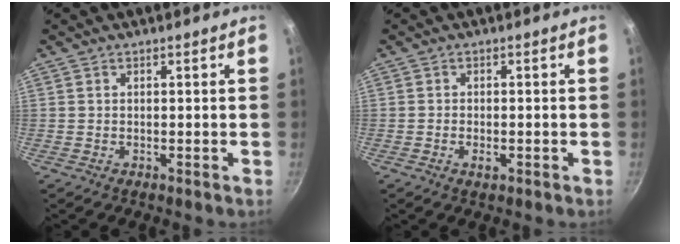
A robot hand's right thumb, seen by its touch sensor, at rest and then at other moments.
{"total": 2.0, "force": [-0.8, 1.1, 1.5], "torque": [-0.031, 0.001, -0.016]}